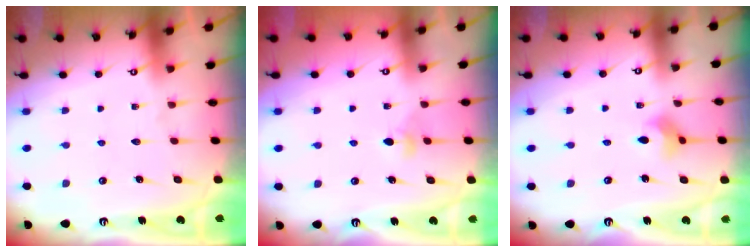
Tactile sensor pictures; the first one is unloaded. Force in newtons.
{"total": 2.8, "press": 2.7, "slide": 0.4}
{"total": 5.9, "press": 5.6, "slide": 1.6}